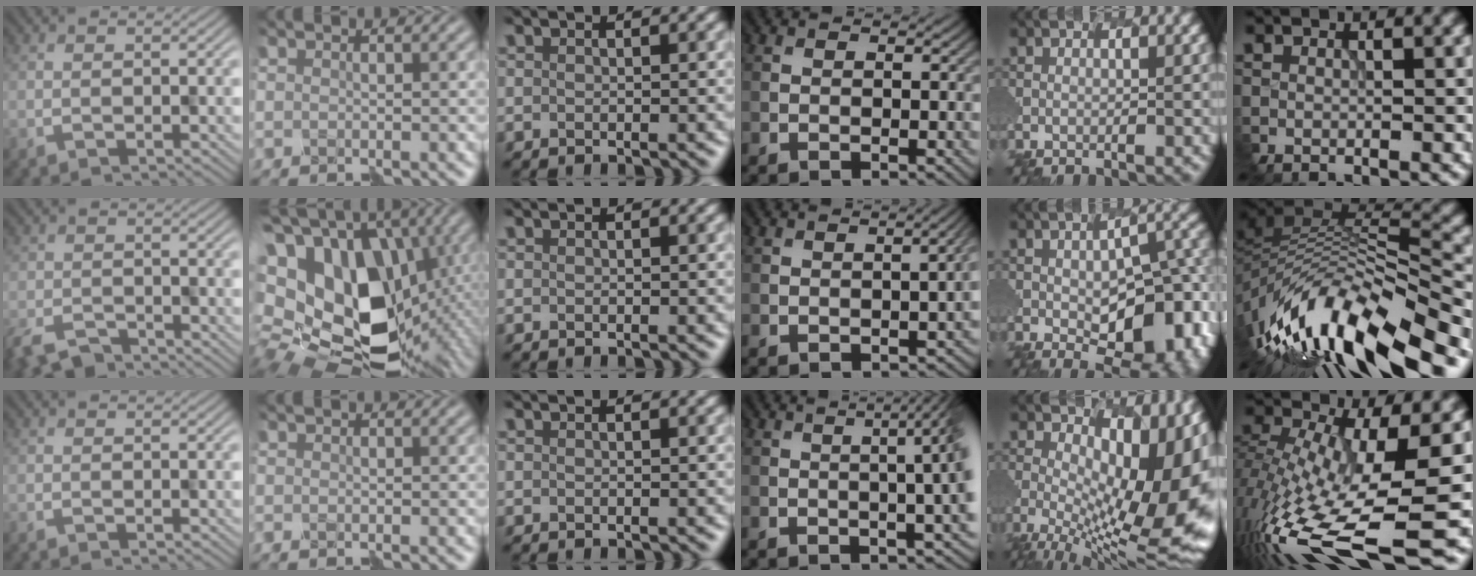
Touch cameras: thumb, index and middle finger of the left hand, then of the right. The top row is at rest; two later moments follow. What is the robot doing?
{"motion": "disassemble", "object": "hinged jar"}